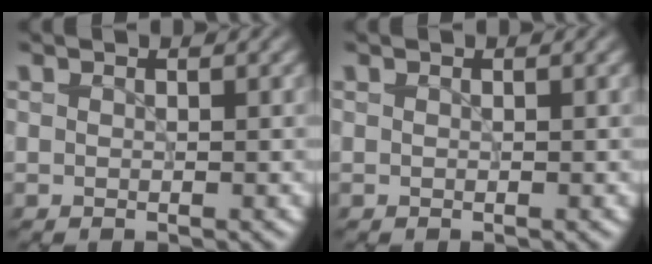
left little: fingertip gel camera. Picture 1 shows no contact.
{"total": 0.0}